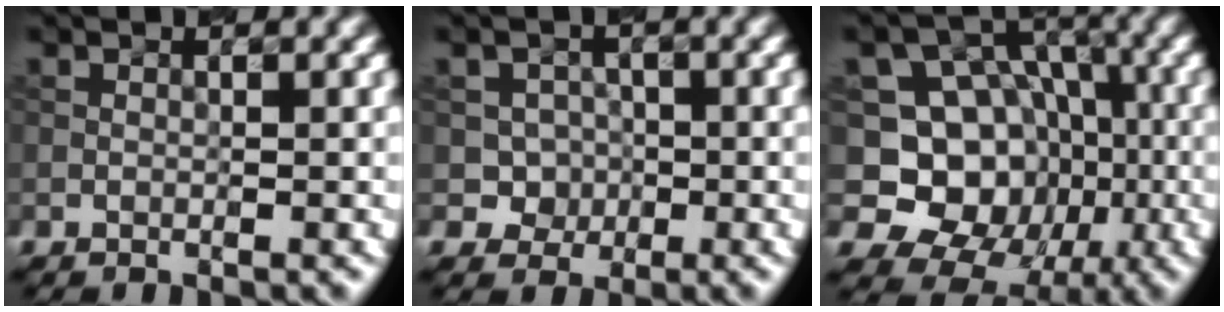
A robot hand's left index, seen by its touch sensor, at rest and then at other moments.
{"total": 2.5, "force": [-0.4, 2.4, 0.6], "torque": [0.006, 0.001, -0.017]}
{"total": 11.1, "force": [-1.5, 9.7, 5.1], "torque": [-0.073, 0.007, -0.053]}